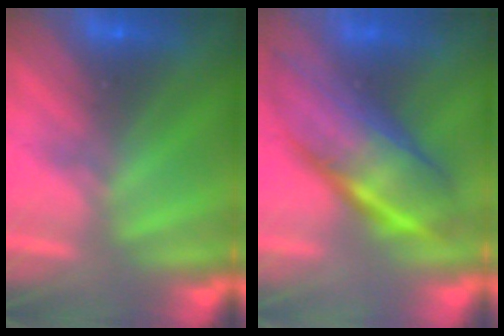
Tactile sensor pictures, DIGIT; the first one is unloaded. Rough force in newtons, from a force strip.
{"total": 7.0}